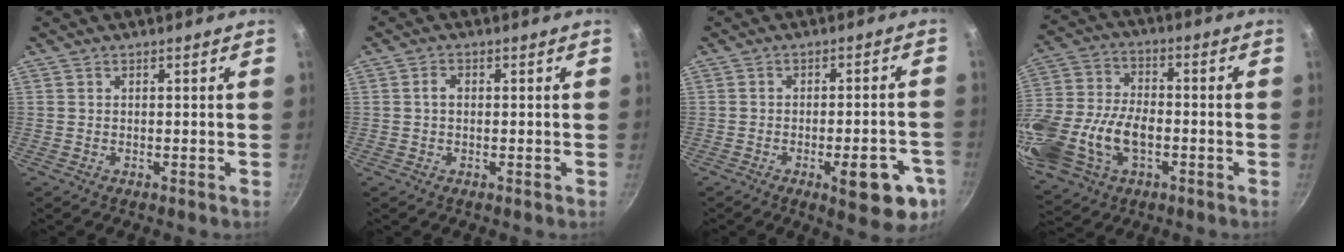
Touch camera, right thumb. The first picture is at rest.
{"total": 1.6, "force": [0.0, 1.1, 1.1], "torque": [-0.017, 0.007, -0.002]}
{"total": 12.3, "force": [-5.1, 4.2, 10.4], "torque": [-0.102, 0.018, -0.060]}
{"total": 21.0, "force": [-5.8, 13.2, 15.2], "torque": [-0.331, 0.019, -0.105]}